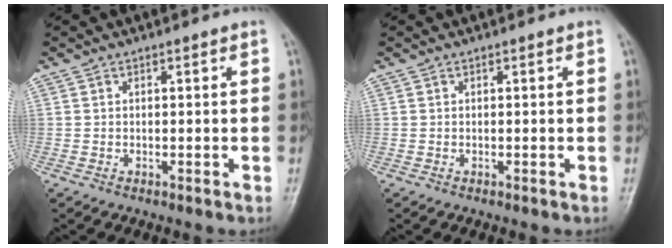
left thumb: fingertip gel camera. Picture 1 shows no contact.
{"total": 0.0}